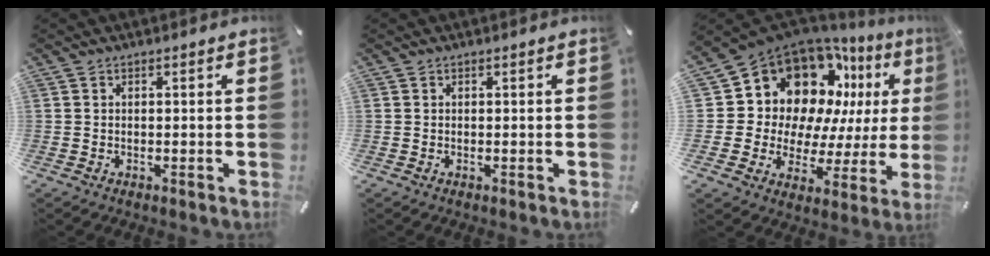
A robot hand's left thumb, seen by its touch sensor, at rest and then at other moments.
{"total": 0.0}
{"total": 15.6, "force": [9.8, 10.8, 5.7], "torque": [-0.086, -0.110, 0.182]}